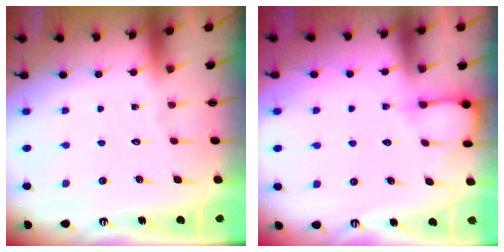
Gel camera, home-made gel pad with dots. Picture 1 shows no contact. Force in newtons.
{"total": 6.2, "press": 6.1, "slide": 0.4}